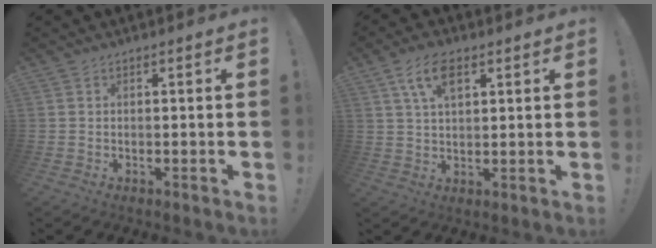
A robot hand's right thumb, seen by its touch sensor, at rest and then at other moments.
{"total": 8.2, "force": [3.7, 4.2, 6.0], "torque": [-0.113, 0.004, 0.070]}